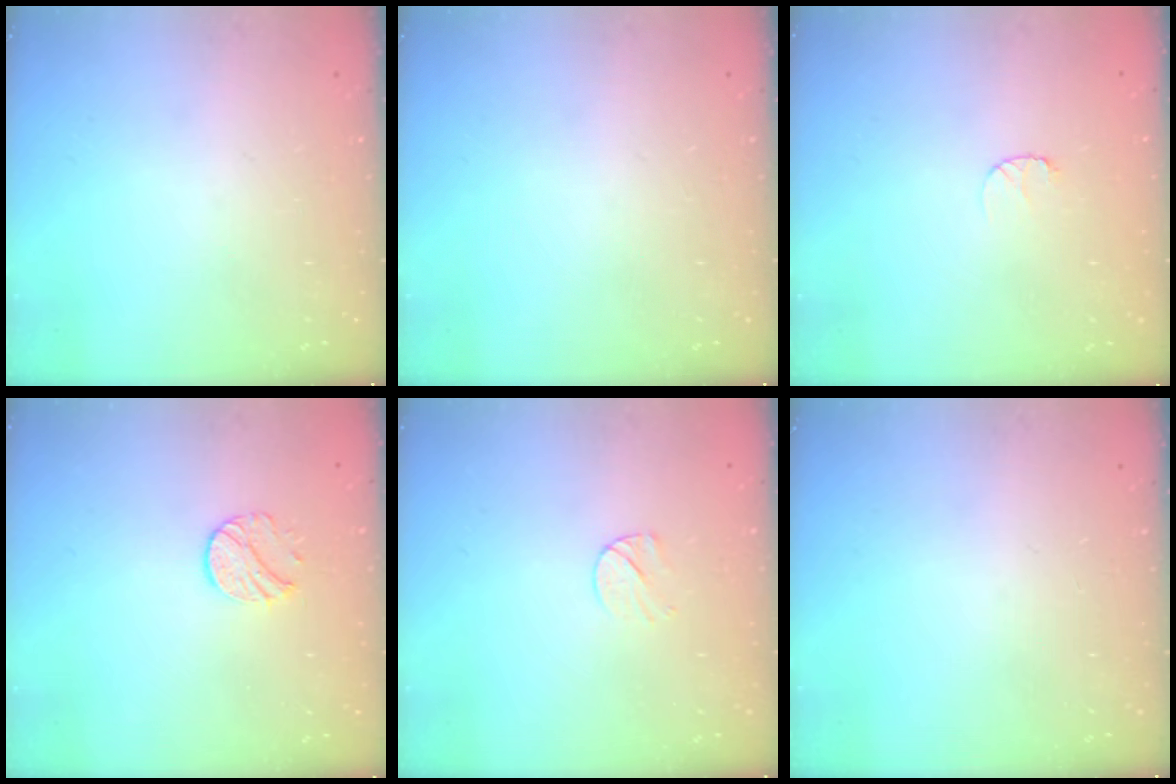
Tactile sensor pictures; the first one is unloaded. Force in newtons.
{"total": 0.0}
{"total": 3.4, "press": 3.3, "slide": 0.3}
{"total": 7.6, "press": 7.6, "slide": 0.2}
{"total": 6.5, "press": 6.5, "slide": 0.6}
{"total": 0.0}